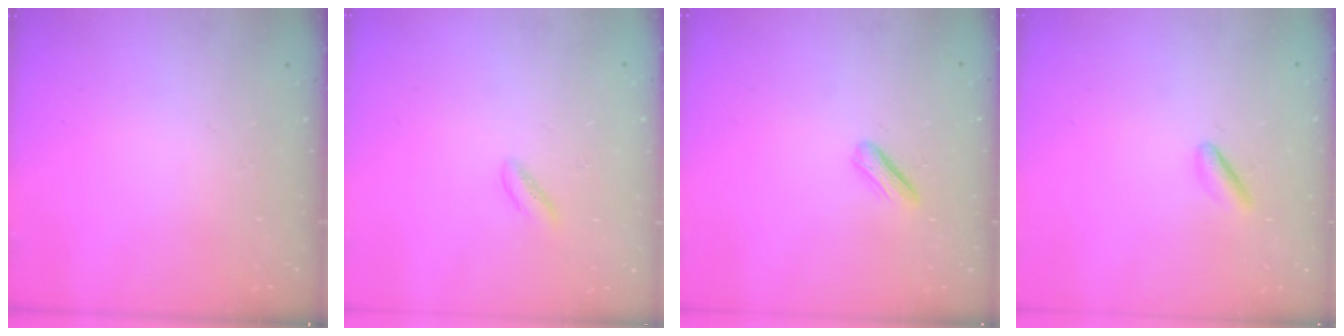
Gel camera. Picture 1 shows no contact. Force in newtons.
{"total": 1.3, "press": 1.1, "slide": 0.6}
{"total": 3.6, "press": 3.5, "slide": 0.8}
{"total": 3.4, "press": 3.3, "slide": 0.8}